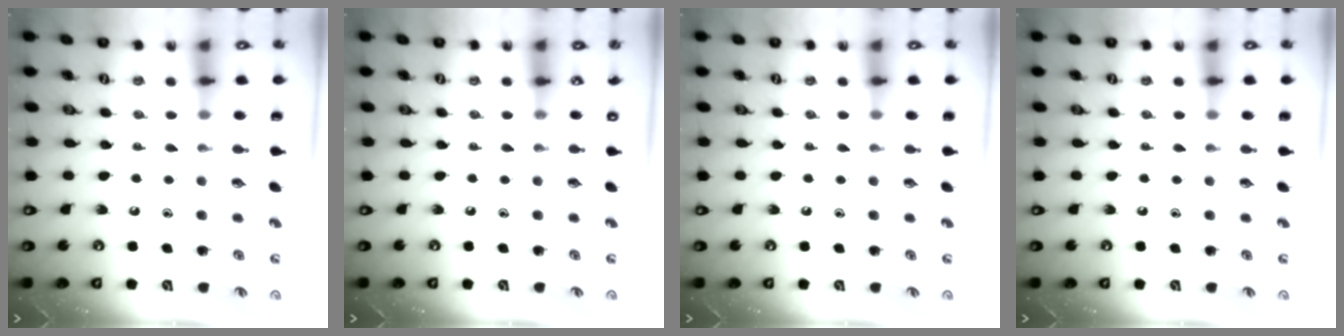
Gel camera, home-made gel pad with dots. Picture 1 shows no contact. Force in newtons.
{"total": 0.0}
{"total": 0.0}
{"total": 0.0}